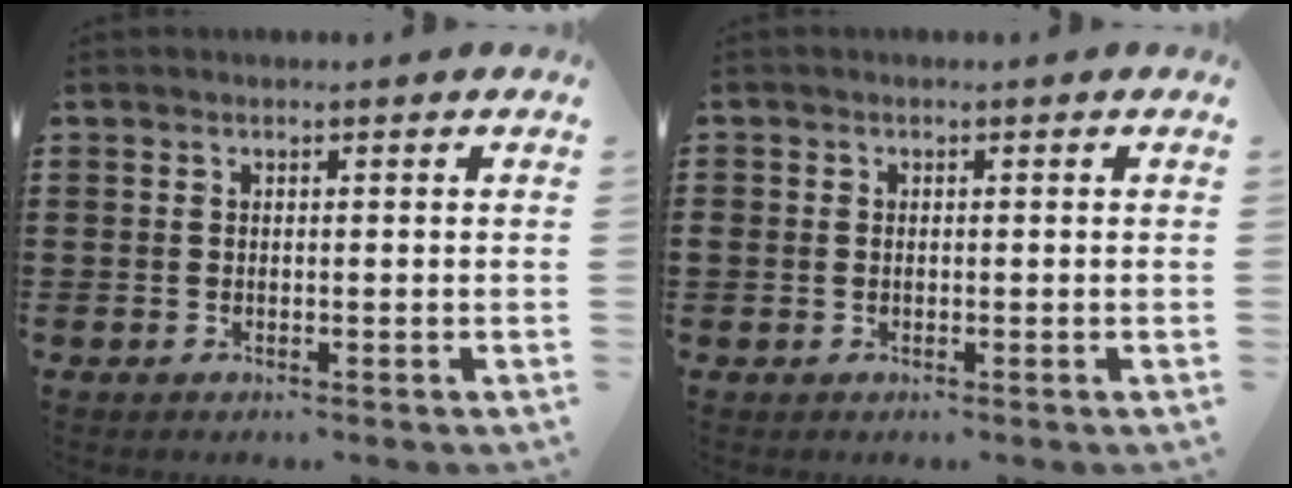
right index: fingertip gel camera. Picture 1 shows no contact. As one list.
[{"total": 0.9, "force": [-0.1, 0.8, 0.3], "torque": [-0.007, 0.005, -0.003]}]